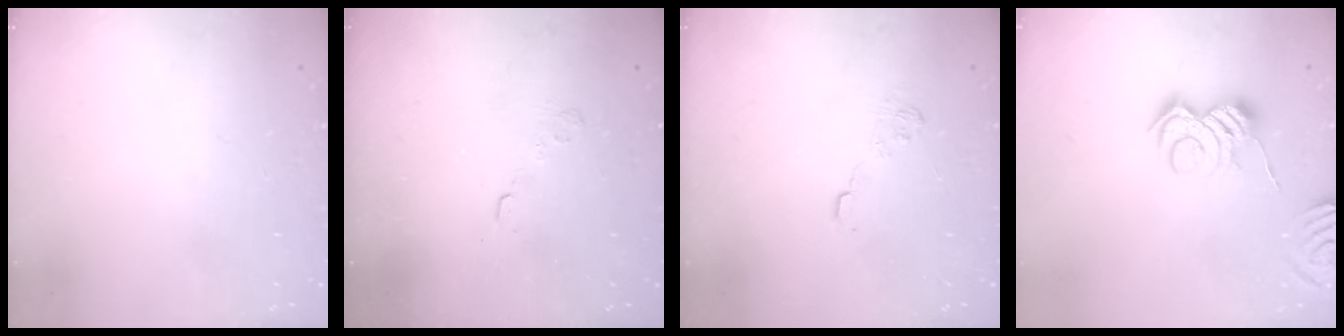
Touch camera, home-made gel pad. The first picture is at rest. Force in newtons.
{"total": 2.7, "press": 2.3, "slide": 1.4}
{"total": 7.6, "press": 7.5, "slide": 1.0}
{"total": 9.7, "press": 9.6, "slide": 0.8}